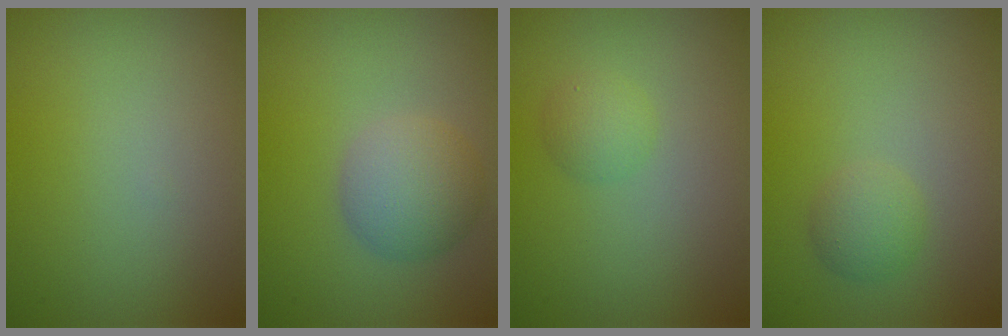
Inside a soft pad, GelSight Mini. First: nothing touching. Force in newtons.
{"total": 4.1, "press": 4.1, "slide": 0.2}
{"total": 1.7, "press": 1.7, "slide": 0.1}
{"total": 1.9, "press": 1.9, "slide": 0.1}